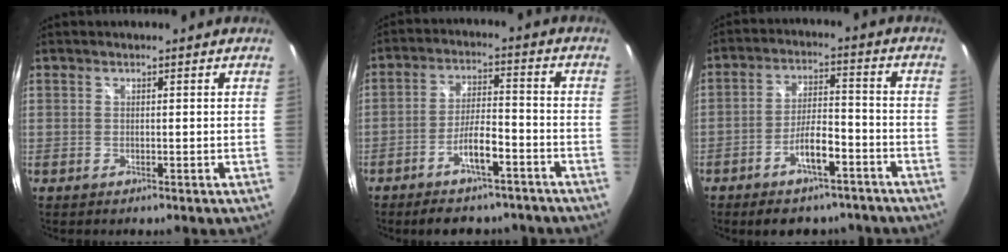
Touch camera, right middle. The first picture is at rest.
{"total": 10.3, "force": [-7.6, 3.4, 6.1], "torque": [-0.116, 0.011, -0.116]}
{"total": 10.4, "force": [-7.4, 4.1, 6.2], "torque": [-0.111, 0.020, -0.107]}